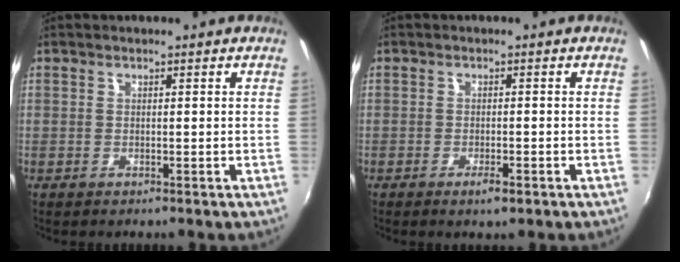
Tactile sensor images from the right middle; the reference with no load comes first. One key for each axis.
{"total": 2.2, "fx": -1.3, "fy": 0.5, "fz": 1.7, "tx": -0.033, "ty": -0.003, "tz": -0.021}